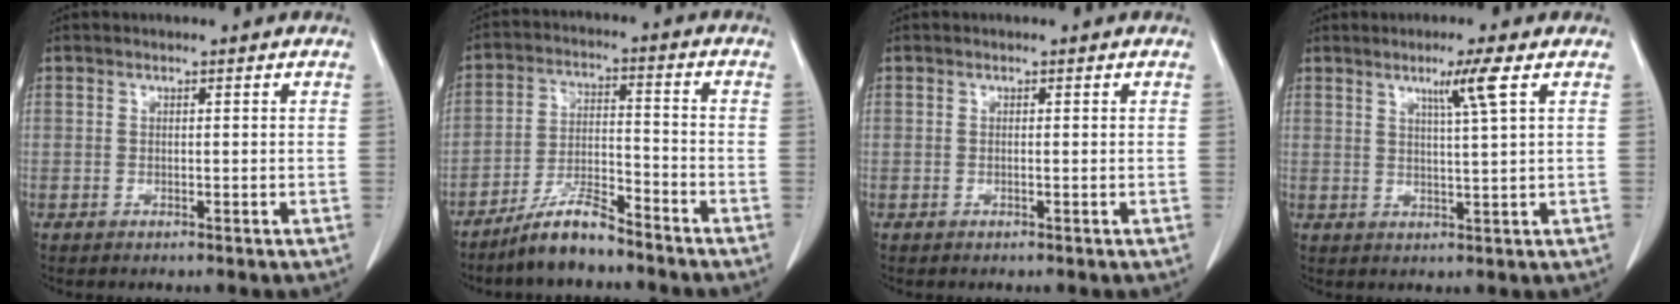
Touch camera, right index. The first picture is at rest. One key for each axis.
{"total": 7.6, "fx": -6.4, "fy": 1.5, "fz": 3.8, "tx": -0.076, "ty": -0.005, "tz": -0.122}
{"total": 0.0}
{"total": 4.6, "fx": 2.2, "fy": -1.0, "fz": 3.9, "tx": -0.070, "ty": -0.007, "tz": 0.041}